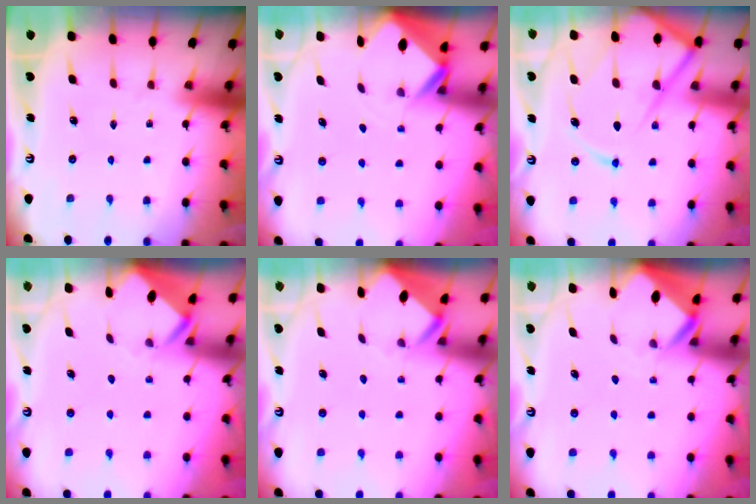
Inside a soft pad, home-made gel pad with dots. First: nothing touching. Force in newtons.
{"total": 2.7, "press": 2.7, "slide": 0.2}
{"total": 16.4, "press": 16.4, "slide": 1.6}
{"total": 3.6, "press": 3.6, "slide": 0.2}
{"total": 3.4, "press": 3.4, "slide": 0.2}
{"total": 2.9, "press": 2.9, "slide": 0.2}